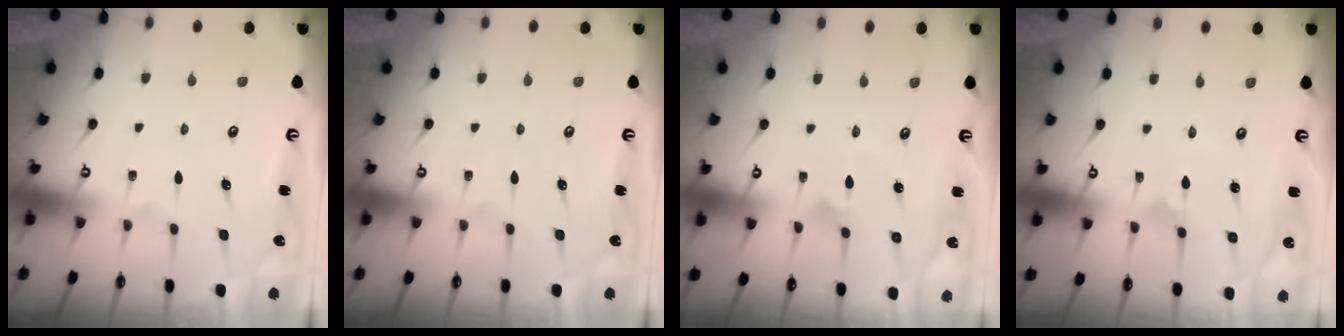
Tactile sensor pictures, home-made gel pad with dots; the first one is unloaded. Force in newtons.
{"total": 0.0}
{"total": 2.1, "press": 2.1, "slide": 0.1}
{"total": 0.0}